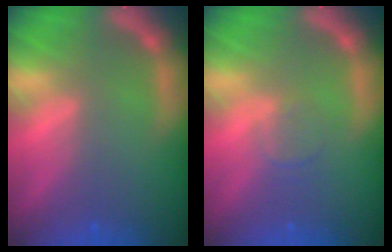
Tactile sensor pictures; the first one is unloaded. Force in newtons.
{"total": 1.4}